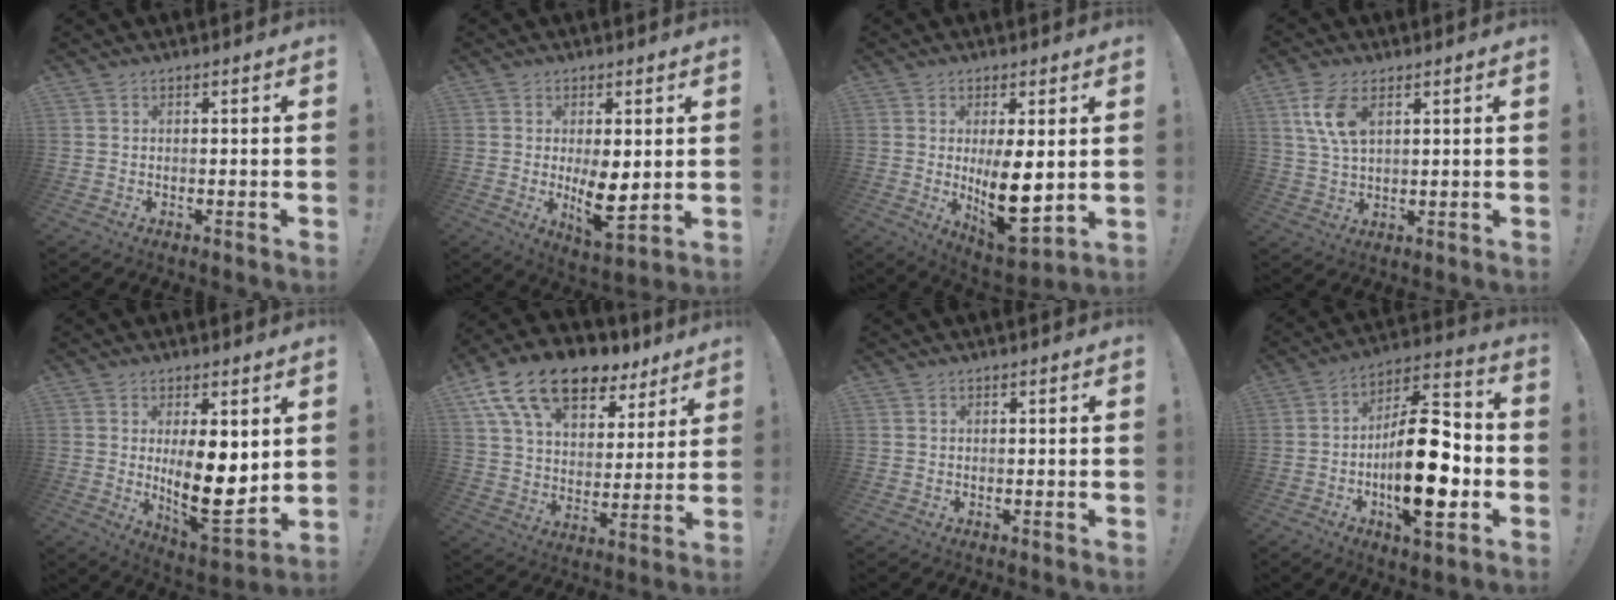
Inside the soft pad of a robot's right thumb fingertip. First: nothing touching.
{"total": 9.2, "force": [0.3, 3.7, 8.4], "torque": [-0.138, -0.018, 0.009]}
{"total": 12.6, "force": [0.0, 5.3, 11.5], "torque": [-0.178, -0.024, 0.010]}
{"total": 8.8, "force": [3.7, 4.6, 6.6], "torque": [-0.127, -0.011, 0.067]}
{"total": 13.7, "force": [1.0, 5.6, 12.5], "torque": [-0.192, -0.032, 0.024]}
{"total": 18.3, "force": [11.9, 9.9, 9.9], "torque": [-0.169, -0.068, 0.216]}
{"total": 0.0}
{"total": 22.3, "force": [-4.8, 8.5, 20.0], "torque": [-0.341, 0.023, -0.072]}